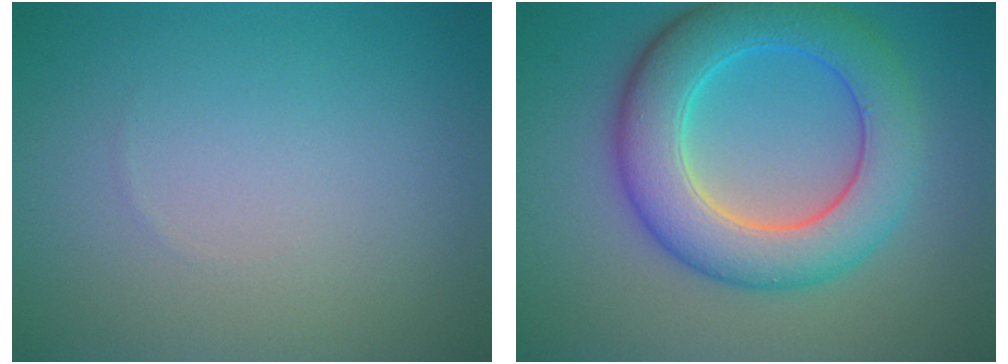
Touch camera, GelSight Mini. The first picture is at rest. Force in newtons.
{"total": 8.1, "press": 8.1, "slide": 0.1}